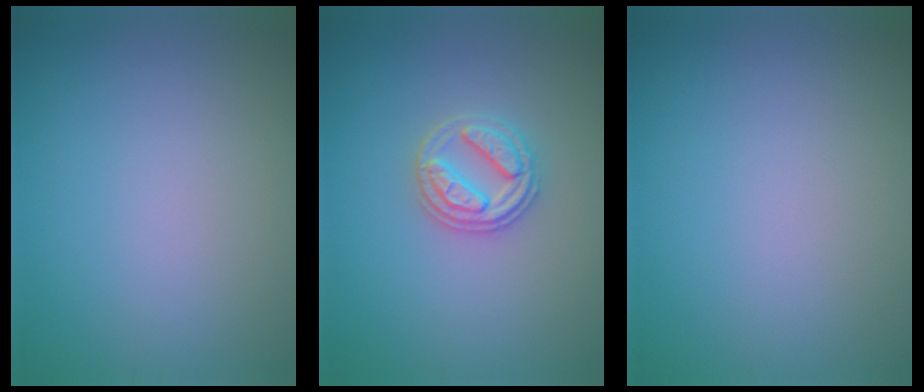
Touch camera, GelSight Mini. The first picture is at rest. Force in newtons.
{"total": 2.8, "press": 2.7, "slide": 0.8}
{"total": 0.0}